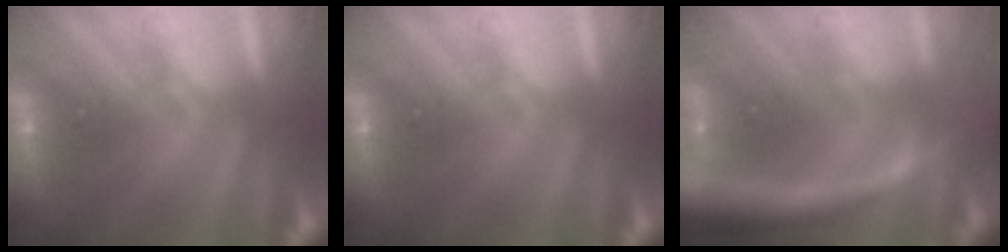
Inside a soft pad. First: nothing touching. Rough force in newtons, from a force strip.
{"total": 0.0}
{"total": 7.0}